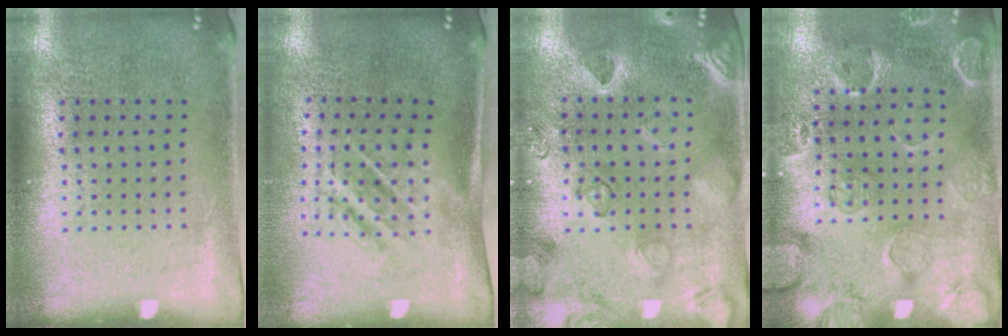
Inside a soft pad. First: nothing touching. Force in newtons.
{"total": 1.7, "press": 1.2, "slide": 1.2}
{"total": 2.3, "press": 2.0, "slide": 1.0}
{"total": 2.7, "press": 1.8, "slide": 2.0}